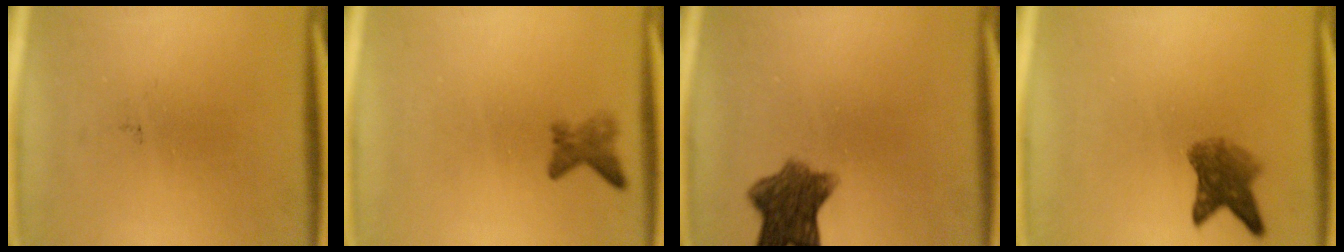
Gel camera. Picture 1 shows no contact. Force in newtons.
{"total": 2.0}
{"total": 8.1}
{"total": 4.9}